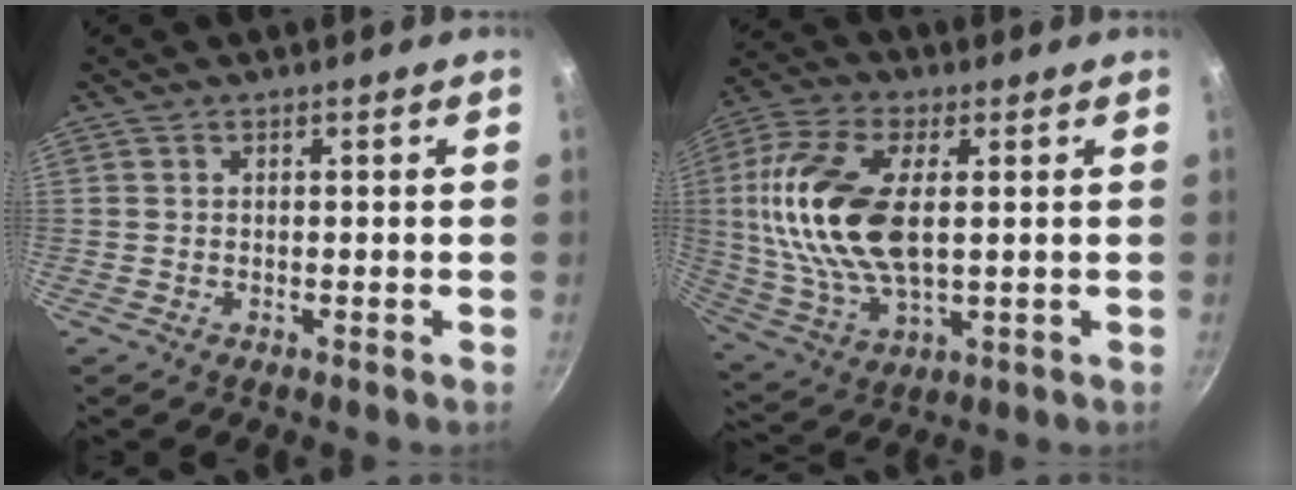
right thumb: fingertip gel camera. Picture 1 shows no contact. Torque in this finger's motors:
{"motor_torque": [0.94, 1.51, 2.07, 0.32, 0.66]}